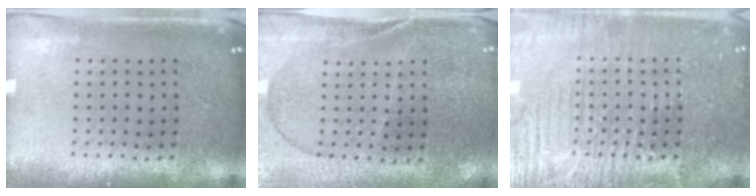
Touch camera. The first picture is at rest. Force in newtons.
{"total": 0.6, "press": 0.5, "slide": 0.3}
{"total": 6.4, "press": 6.3, "slide": 0.8}